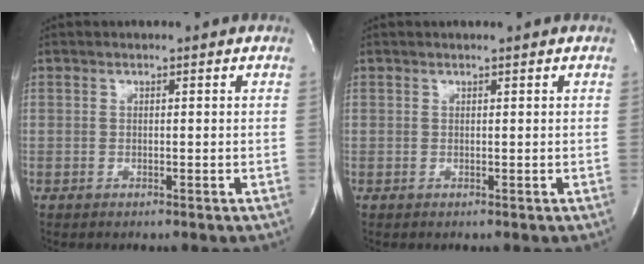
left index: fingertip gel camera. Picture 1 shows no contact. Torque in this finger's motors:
{"motor_torque": [0.16, -0.10, -0.05, 0.01]}